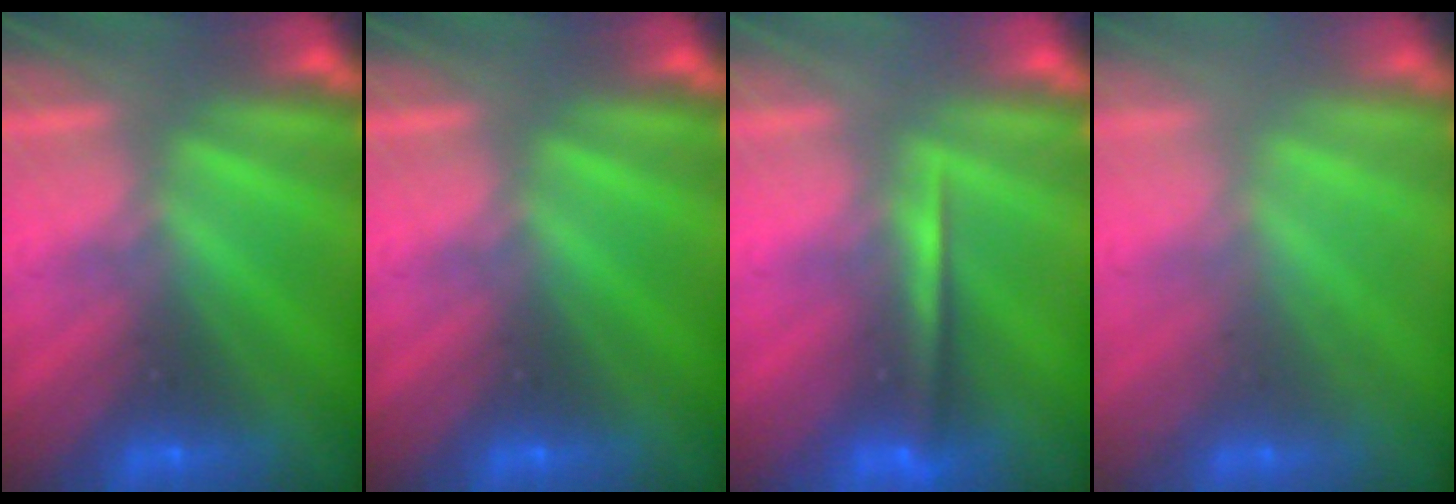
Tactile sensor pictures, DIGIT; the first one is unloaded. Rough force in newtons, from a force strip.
{"total": 0.0}
{"total": 1.3}
{"total": 2.2}